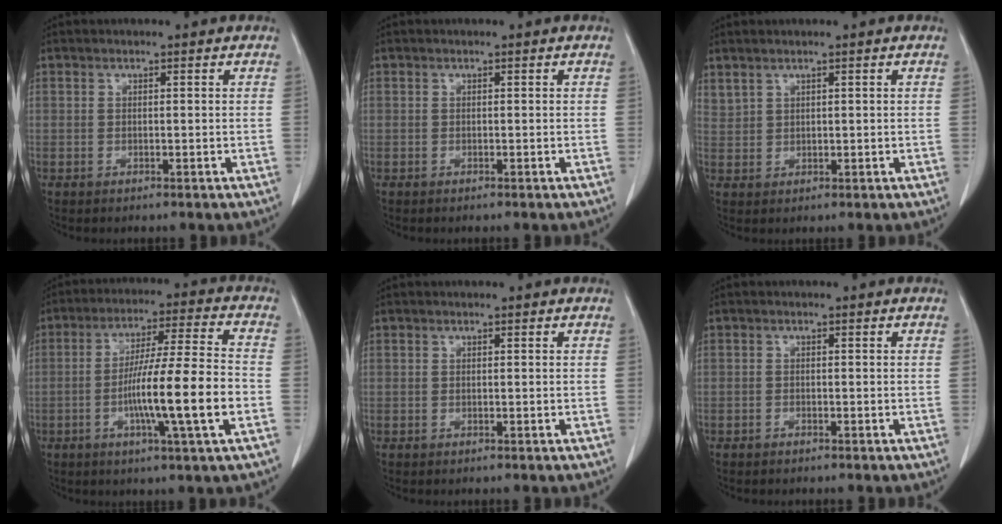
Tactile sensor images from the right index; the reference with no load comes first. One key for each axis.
{"total": 0.0}
{"total": 2.0, "fx": 1.8, "fy": 0.7, "fz": 0.4, "tx": -0.010, "ty": 0.010, "tz": 0.044}
{"total": 13.8, "fx": -3.5, "fy": -0.4, "fz": 13.3, "tx": -0.231, "ty": -0.001, "tz": -0.062}
{"total": 0.0}
{"total": 0.6, "fx": -0.5, "fy": 0.2, "fz": 0.1, "tx": -0.007, "ty": 0.000, "tz": -0.011}